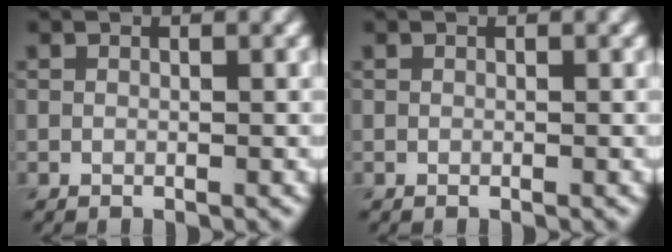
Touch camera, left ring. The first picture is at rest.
{"total": 0.0}